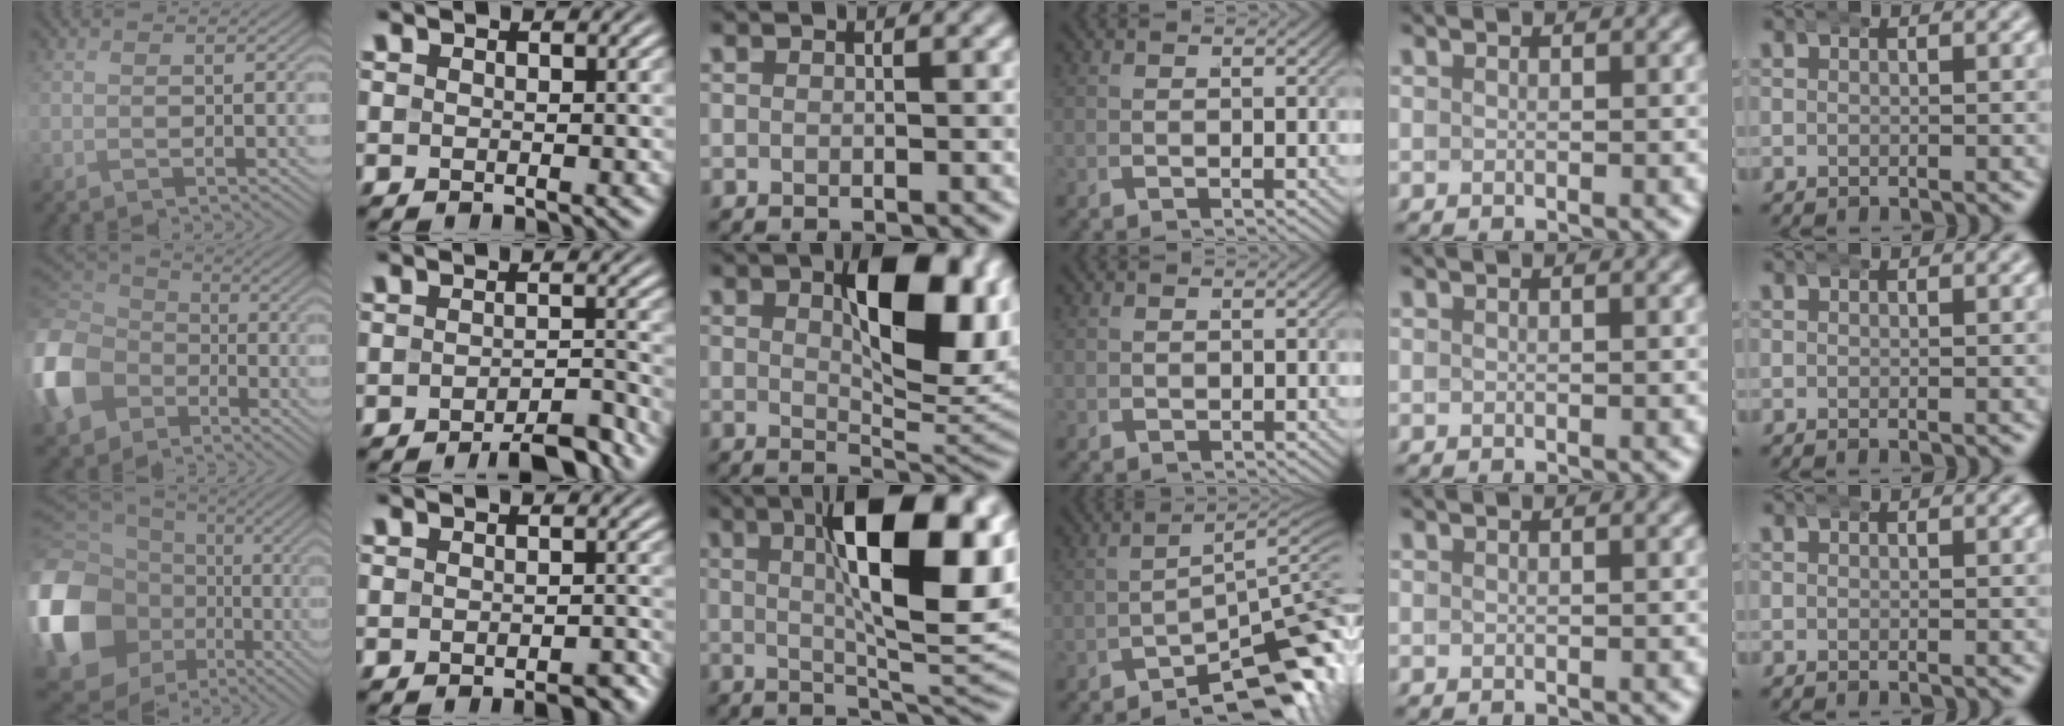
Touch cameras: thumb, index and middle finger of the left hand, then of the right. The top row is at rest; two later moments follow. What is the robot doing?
{"motion": "wrap", "object": "bandana"}